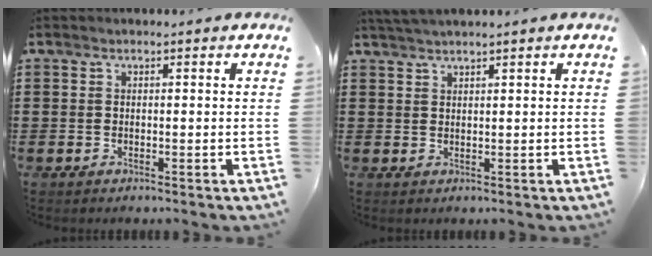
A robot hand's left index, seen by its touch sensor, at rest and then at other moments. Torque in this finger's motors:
{"motor_torque": [0.62, -0.42, 0.14, 0.04]}